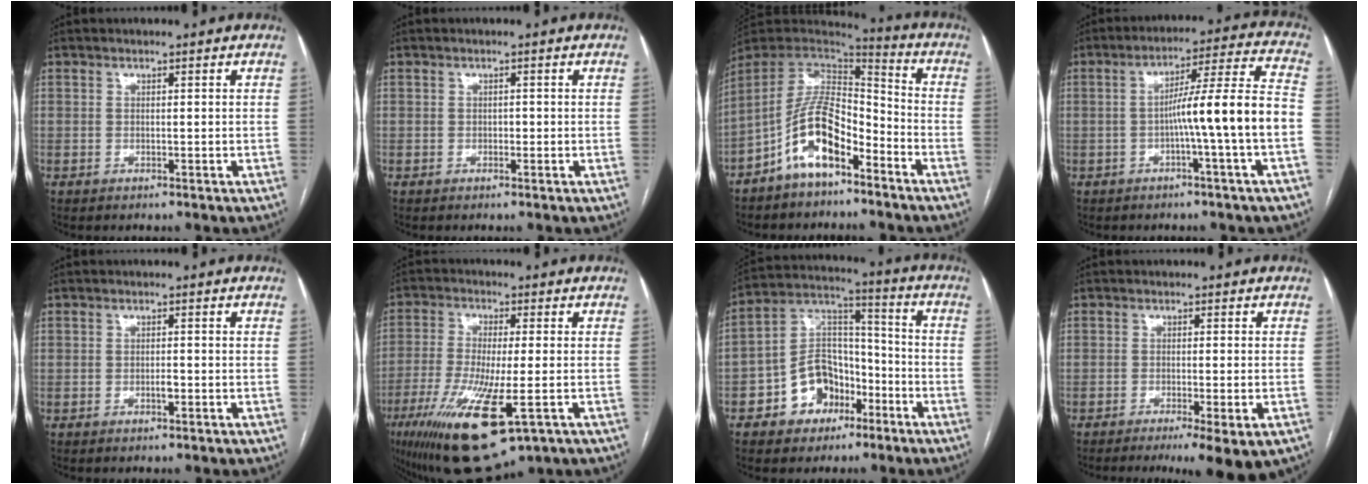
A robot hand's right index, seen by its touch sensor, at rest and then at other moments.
{"total": 0.7, "force": [-0.2, 0.5, 0.4], "torque": [-0.003, 0.003, -0.004]}
{"total": 12.2, "force": [-6.6, 5.1, 9.0], "torque": [-0.177, 0.023, -0.119]}
{"total": 11.9, "force": [-2.8, -1.5, 11.4], "torque": [-0.175, 0.021, -0.044]}
{"total": 1.1, "force": [-0.4, 0.3, 1.0], "torque": [-0.018, 0.000, -0.008]}
{"total": 16.4, "force": [-7.1, 3.4, 14.4], "torque": [-0.277, -0.046, -0.114]}
{"total": 11.2, "force": [-5.2, 8.3, 5.4], "torque": [-0.108, 0.038, -0.084]}
{"total": 7.5, "force": [-4.5, 0.8, 5.9], "torque": [-0.076, -0.016, -0.067]}